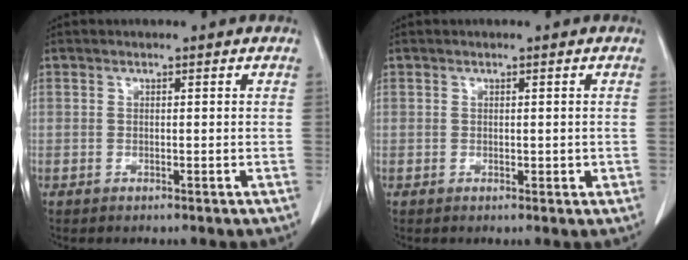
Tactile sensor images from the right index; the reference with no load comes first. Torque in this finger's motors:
{"motor_torque": [0.02, 0.15, -0.04, 0.01]}